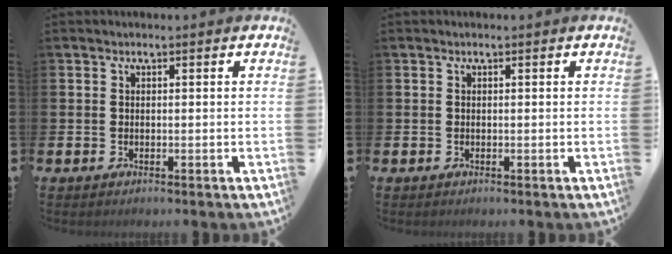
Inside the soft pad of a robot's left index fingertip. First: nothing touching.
{"total": 0.0}